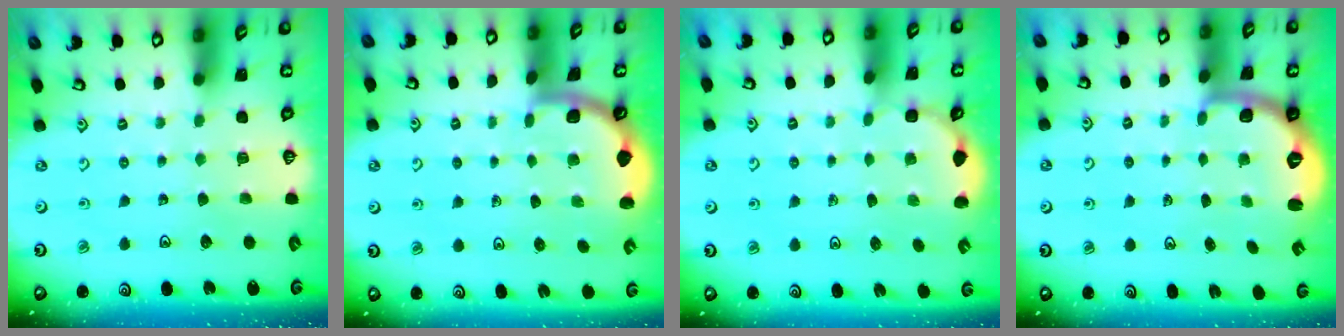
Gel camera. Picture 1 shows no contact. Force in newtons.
{"total": 1.8, "press": 1.8, "slide": 0.2}
{"total": 2.5, "press": 2.2, "slide": 1.2}
{"total": 2.7, "press": 1.6, "slide": 2.1}